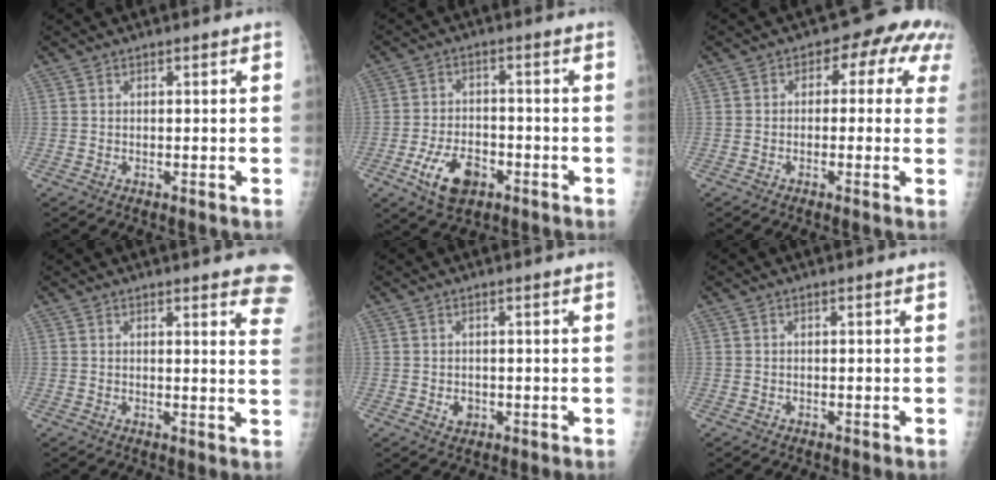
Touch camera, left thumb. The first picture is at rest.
{"total": 8.6, "force": [-4.0, 5.1, 5.6], "torque": [-0.093, 0.017, -0.066]}
{"total": 7.5, "force": [1.7, 4.9, 5.4], "torque": [-0.014, 0.027, 0.004]}
{"total": 10.6, "force": [8.6, 2.2, 5.7], "torque": [-0.033, -0.033, 0.076]}
{"total": 1.6, "force": [-0.1, 1.3, 0.9], "torque": [-0.009, -0.001, 0.004]}
{"total": 0.0}